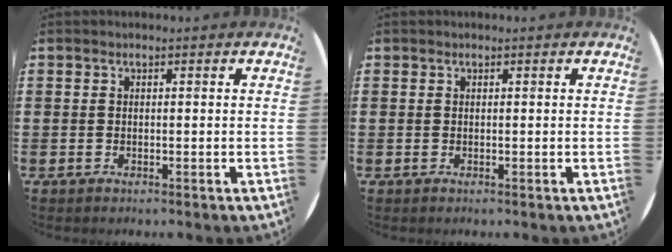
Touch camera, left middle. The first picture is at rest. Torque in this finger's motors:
{"motor_torque": [0.18, -0.16, -0.02, 0.00]}